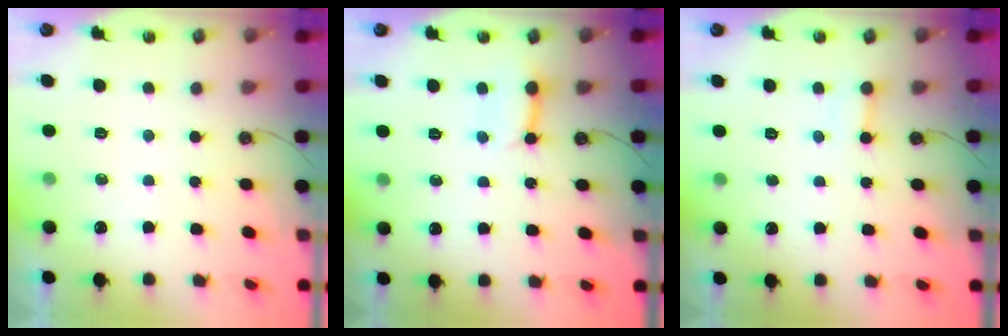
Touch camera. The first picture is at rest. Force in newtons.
{"total": 7.9, "press": 7.9, "slide": 0.8}
{"total": 2.2, "press": 2.2, "slide": 0.5}